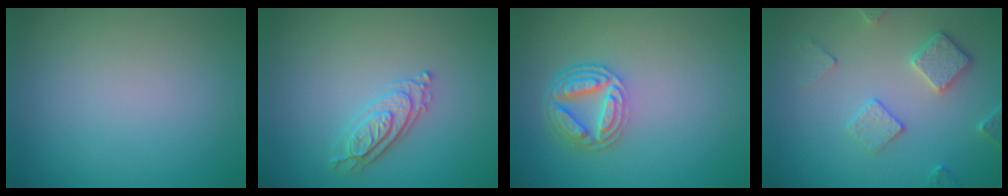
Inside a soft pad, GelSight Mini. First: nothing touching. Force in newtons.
{"total": 2.4, "press": 2.3, "slide": 0.7}
{"total": 4.7, "press": 3.7, "slide": 3.0}
{"total": 3.4, "press": 3.0, "slide": 1.6}